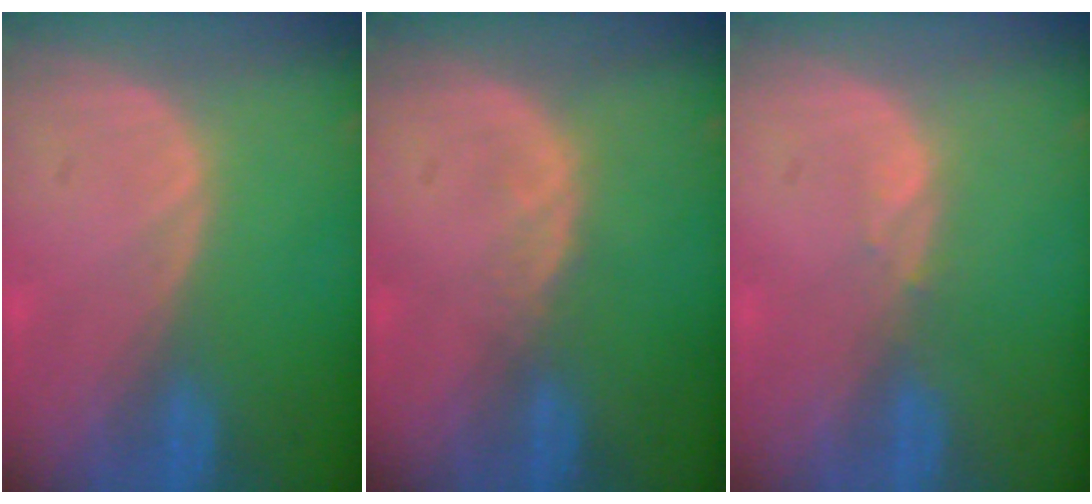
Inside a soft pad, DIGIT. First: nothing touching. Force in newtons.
{"total": 1.1, "press": 1.1, "slide": 0.2}
{"total": 0.7, "press": 0.7, "slide": 0.2}